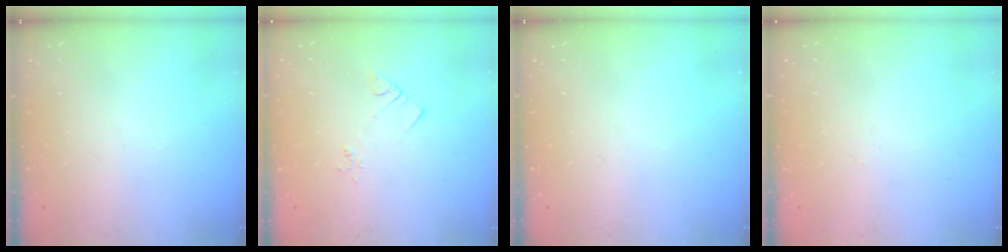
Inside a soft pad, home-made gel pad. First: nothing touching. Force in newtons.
{"total": 2.4, "press": 2.4, "slide": 0.4}
{"total": 0.0}
{"total": 0.0}